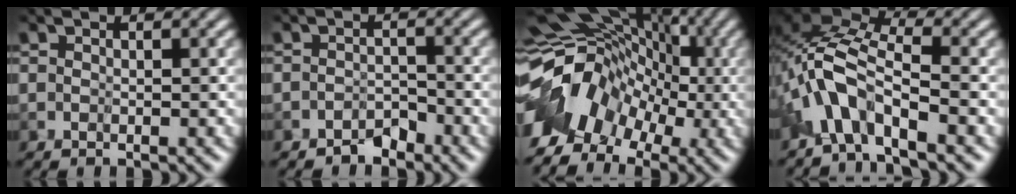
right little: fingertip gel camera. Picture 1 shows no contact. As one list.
[{"total": 3.3, "force": [-2.7, -0.8, -1.8], "torque": [0.034, 0.004, -0.051]}, {"total": 7.6, "force": [-2.7, 5.3, 4.8], "torque": [-0.086, 0.005, -0.063]}, {"total": 4.6, "force": [-3.7, 0.4, 2.8], "torque": [-0.064, 0.015, -0.084]}]